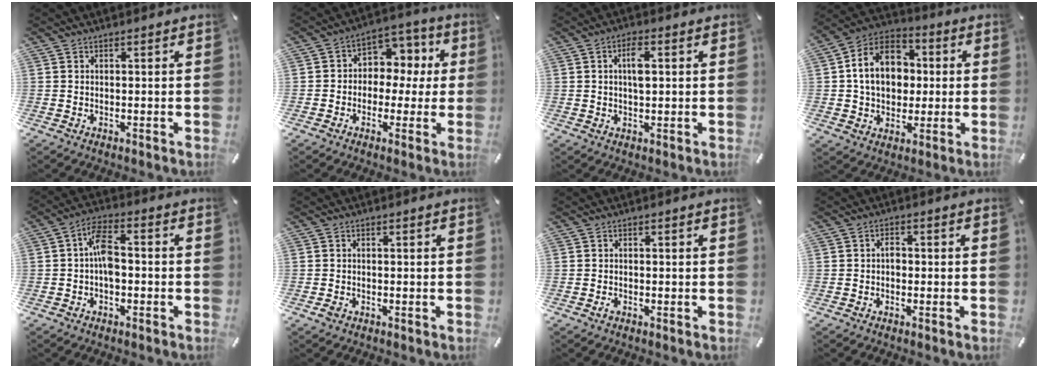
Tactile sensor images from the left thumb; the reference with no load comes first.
{"total": 7.9, "force": [-0.1, 7.3, 3.1], "torque": [-0.040, -0.003, -0.002]}
{"total": 4.8, "force": [1.1, 2.1, 4.2], "torque": [-0.064, 0.000, 0.011]}
{"total": 14.3, "force": [0.9, 11.6, 8.4], "torque": [-0.162, 0.011, 0.015]}
{"total": 7.1, "force": [-1.1, 3.9, 5.8], "torque": [-0.122, 0.013, -0.021]}
{"total": 1.3, "force": [-0.6, 0.9, 0.6], "torque": [-0.011, 0.003, -0.012]}
{"total": 1.1, "force": [-0.6, 0.6, 0.7], "torque": [-0.014, 0.001, -0.012]}
{"total": 1.9, "force": [-0.5, 1.3, 1.3], "torque": [-0.028, 0.006, -0.011]}